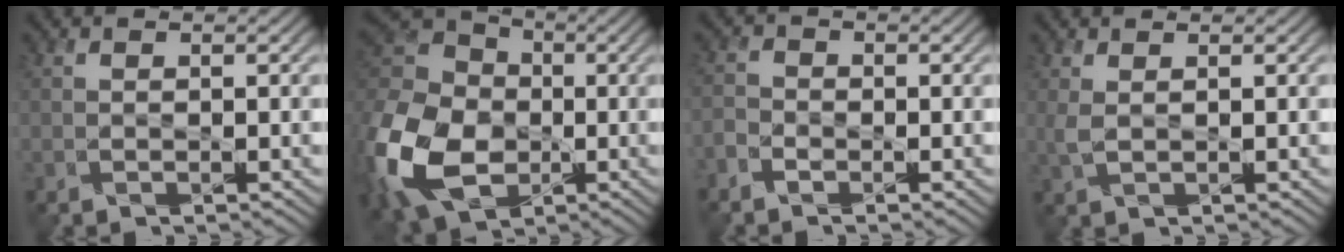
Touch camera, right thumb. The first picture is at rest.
{"total": 16.8, "force": [-4.7, 12.6, 10.2], "torque": [-0.303, -0.037, -0.086]}
{"total": 2.2, "force": [-1.8, 1.2, 0.4], "torque": [-0.010, -0.002, -0.045]}
{"total": 1.4, "force": [0.8, 0.4, 1.1], "torque": [-0.034, 0.000, 0.017]}